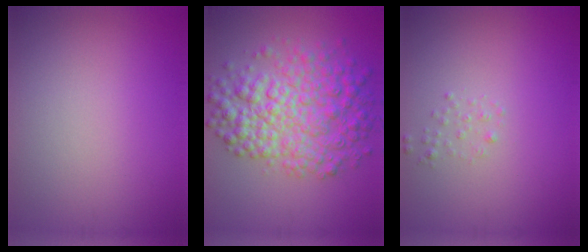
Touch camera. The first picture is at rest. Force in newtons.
{"total": 7.8, "press": 7.8, "slide": 0.0}
{"total": 0.8, "press": 0.8, "slide": 0.1}